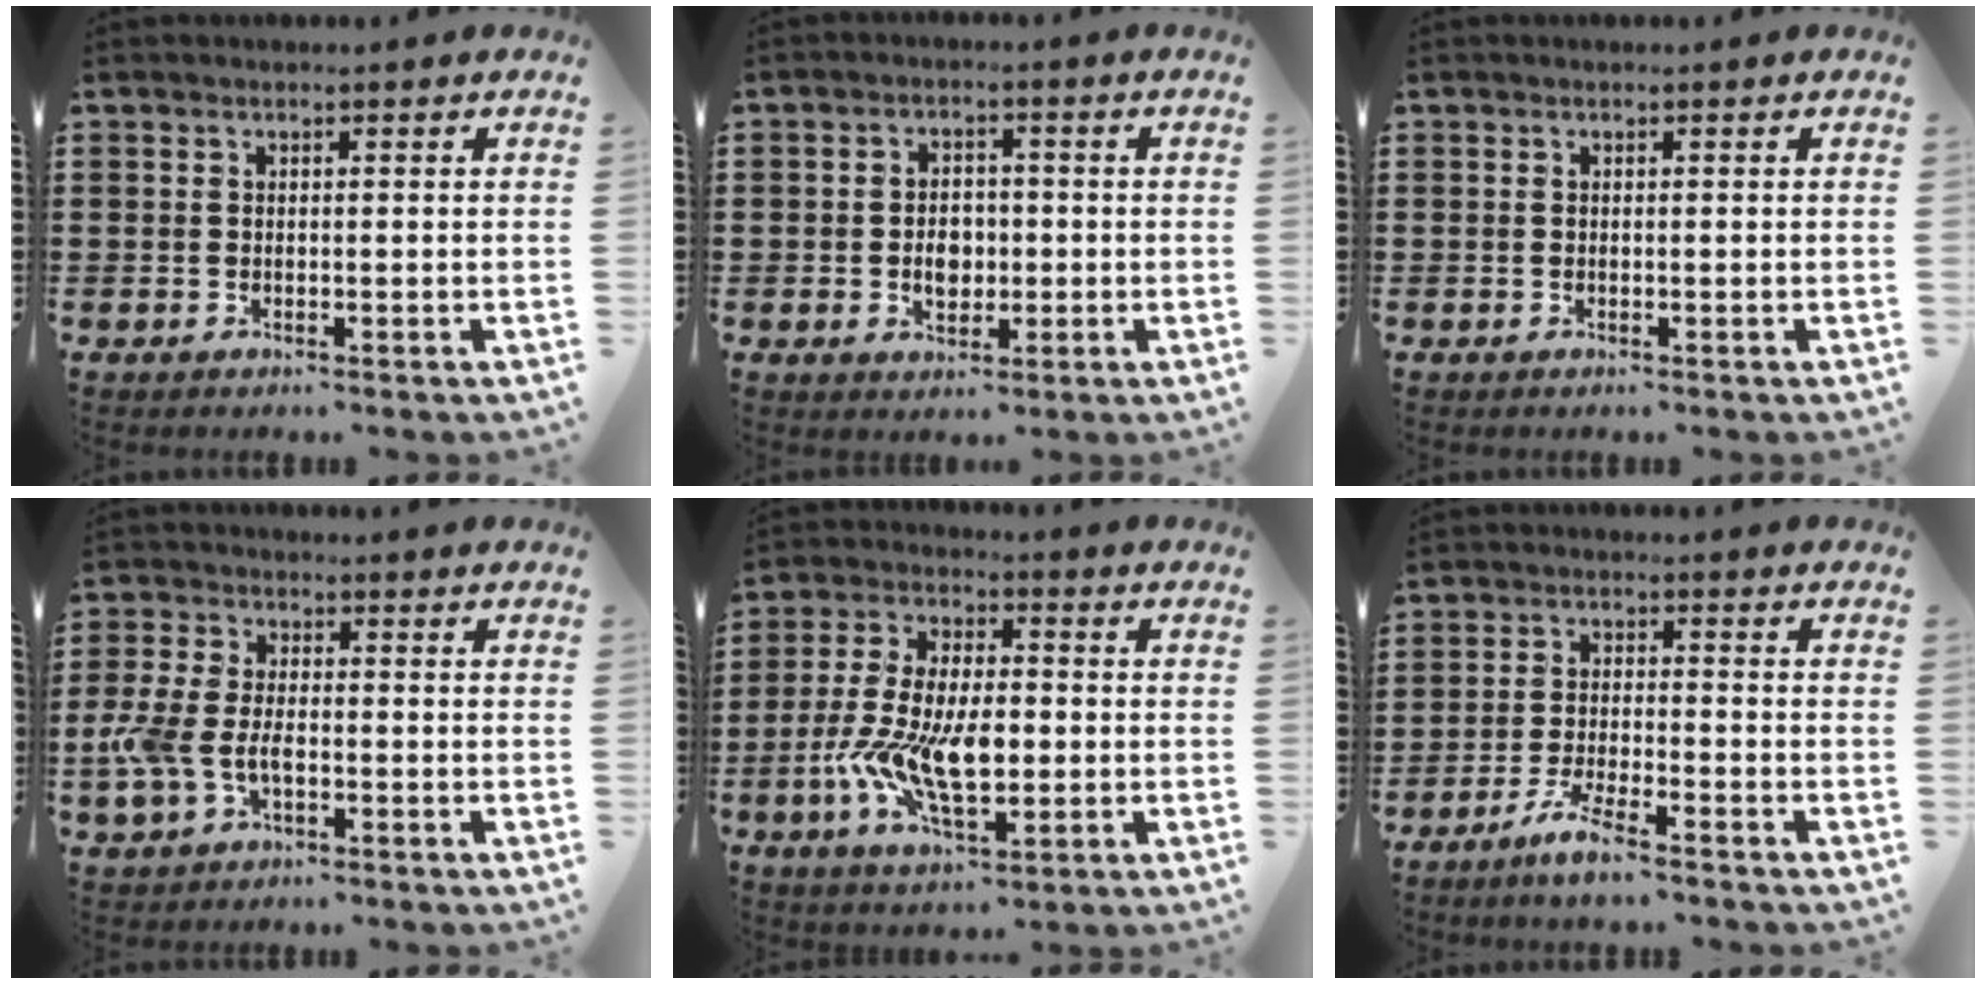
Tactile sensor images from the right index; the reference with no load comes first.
{"total": 4.0, "force": [-0.5, 2.9, 2.7], "torque": [-0.040, 0.001, -0.015]}
{"total": 0.0}
{"total": 6.0, "force": [-1.9, 3.2, 4.7], "torque": [-0.123, -0.005, -0.042]}
{"total": 10.9, "force": [-2.7, 5.5, 9.0], "torque": [-0.208, -0.005, -0.052]}
{"total": 4.3, "force": [-3.8, -0.2, 2.1], "torque": [-0.054, -0.009, -0.076]}